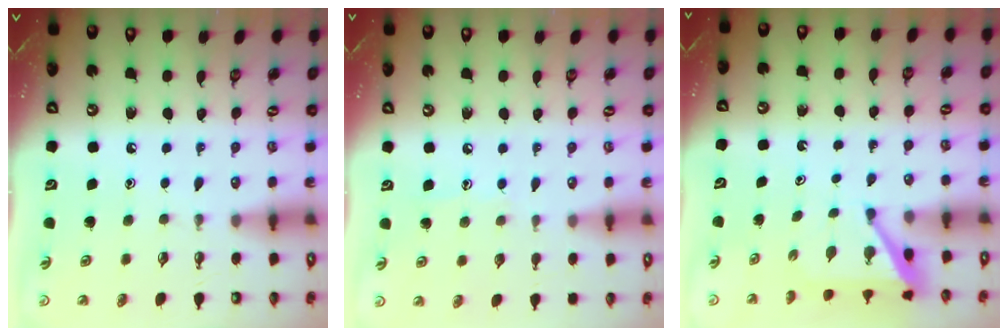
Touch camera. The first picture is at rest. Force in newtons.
{"total": 5.2, "press": 5.1, "slide": 0.5}
{"total": 6.3, "press": 6.3, "slide": 0.2}